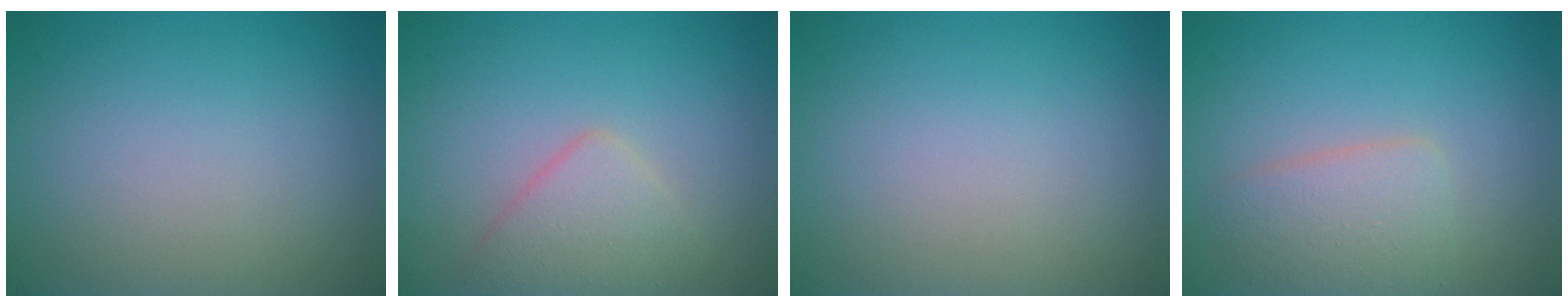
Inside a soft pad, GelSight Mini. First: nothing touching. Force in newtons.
{"total": 2.9, "press": 2.9, "slide": 0.1}
{"total": 0.0}
{"total": 3.2, "press": 3.1, "slide": 0.2}